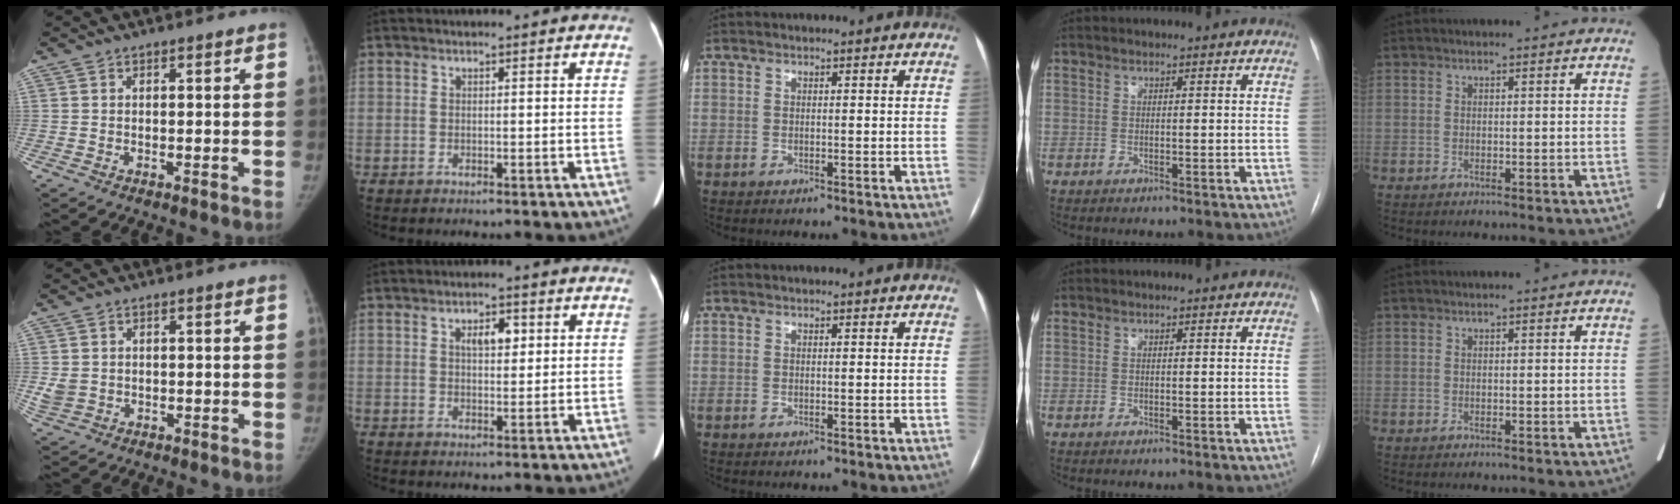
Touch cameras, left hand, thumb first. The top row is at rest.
{"thumb": {"total": 2.9, "force": [0.0, 2.5, 1.3], "torque": [-0.026, 0.002, 0.005]}, "index": {"total": 3.5, "force": [1.2, 1.5, 2.9], "torque": [-0.052, 0.006, 0.020]}}